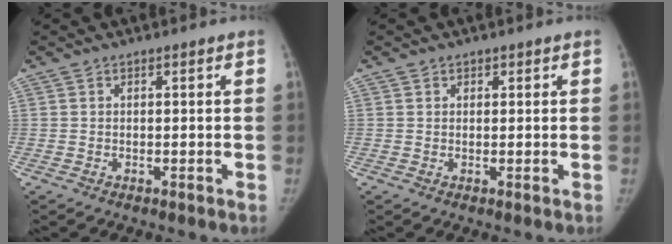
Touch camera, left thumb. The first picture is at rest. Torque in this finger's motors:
{"motor_torque": [-0.32, -0.35, -0.22, 0.01, 0.00]}